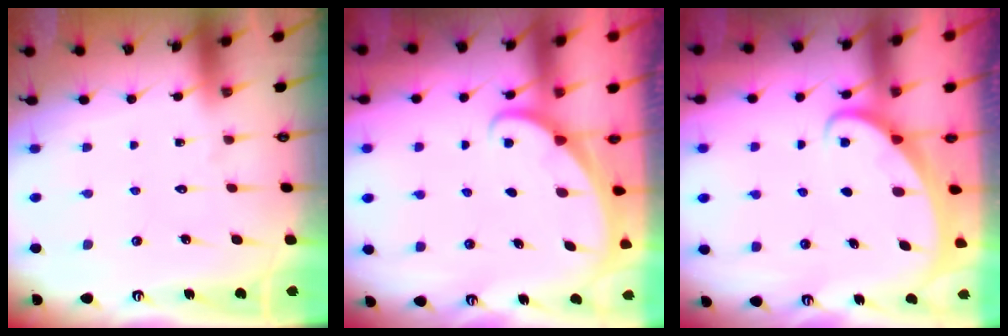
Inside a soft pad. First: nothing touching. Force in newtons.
{"total": 1.2, "press": 1.2, "slide": 0.0}
{"total": 1.8, "press": 1.8, "slide": 0.2}